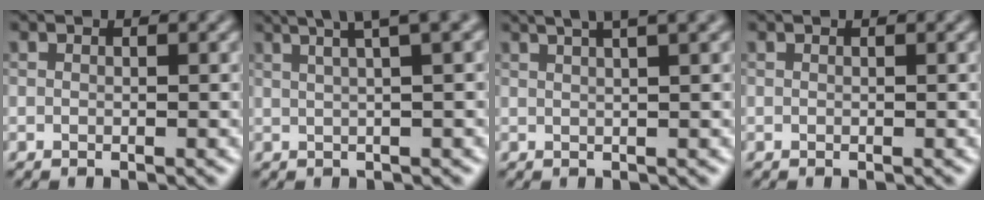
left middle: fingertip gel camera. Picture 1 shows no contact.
{"total": 6.8, "force": [4.0, 2.2, 5.1], "torque": [-0.053, 0.046, 0.028]}
{"total": 7.1, "force": [4.4, 2.7, 4.9], "torque": [-0.036, 0.049, 0.028]}
{"total": 0.0}